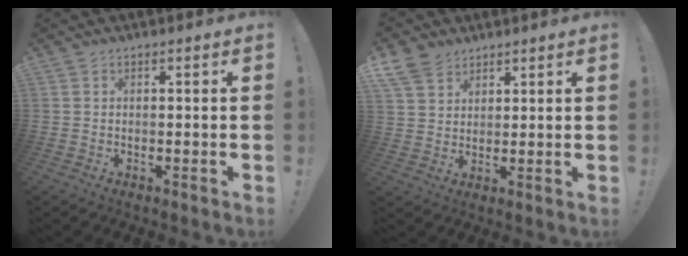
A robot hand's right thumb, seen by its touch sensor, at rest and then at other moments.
{"total": 7.8, "force": [5.5, 5.0, 2.4], "torque": [-0.047, -0.030, 0.111]}